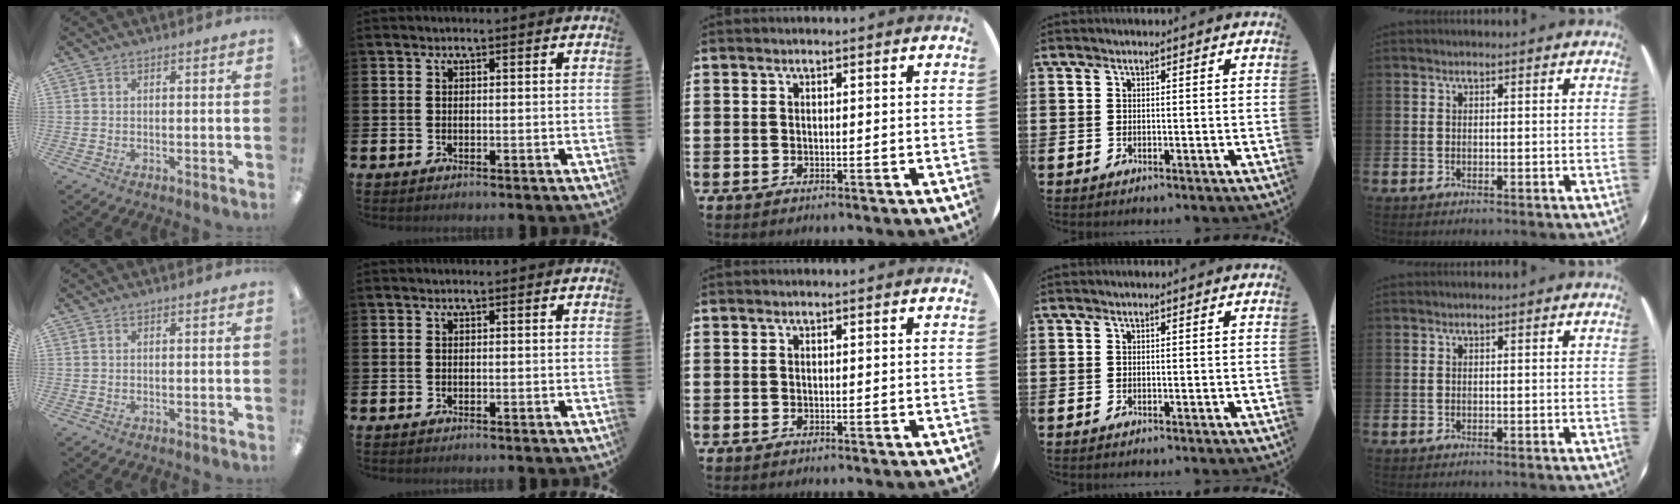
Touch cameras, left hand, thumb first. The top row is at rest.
{}